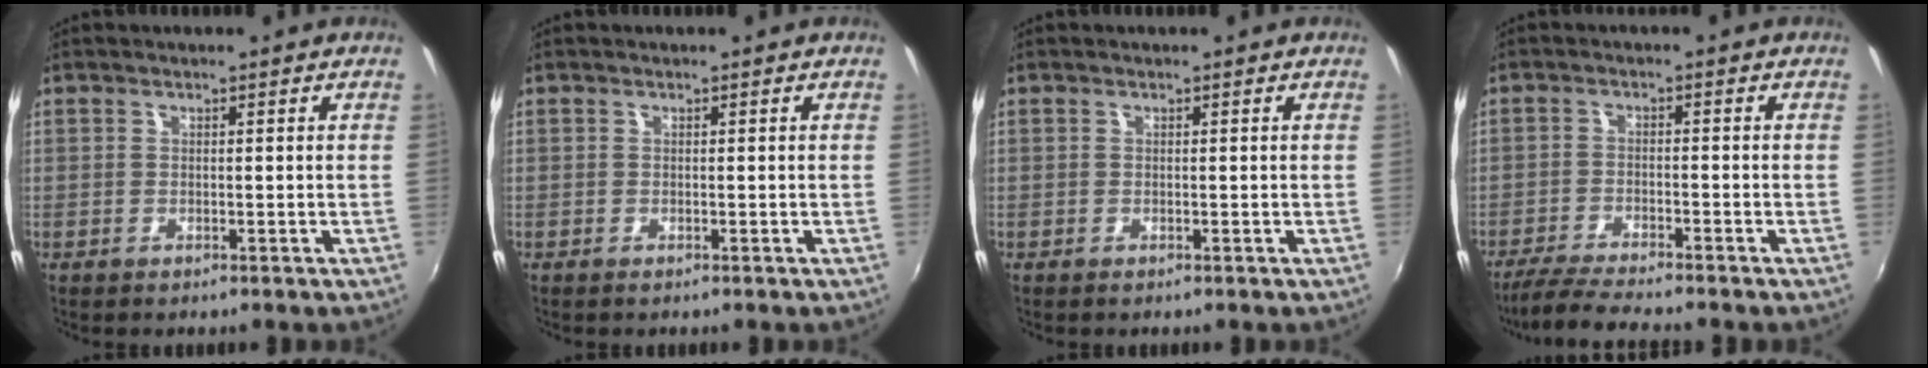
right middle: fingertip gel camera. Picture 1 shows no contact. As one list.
[{"total": 0.0}, {"total": 0.0}, {"total": 7.1, "force": [-6.5, 0.0, 3.0], "torque": [-0.084, -0.019, -0.116]}]